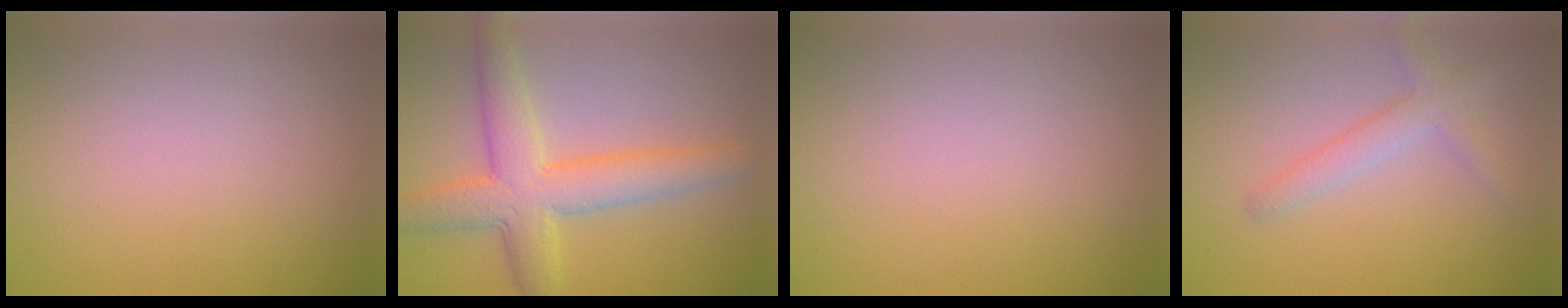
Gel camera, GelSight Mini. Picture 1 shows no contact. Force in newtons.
{"total": 6.5, "press": 6.5, "slide": 0.1}
{"total": 0.0}
{"total": 2.6, "press": 2.5, "slide": 0.1}